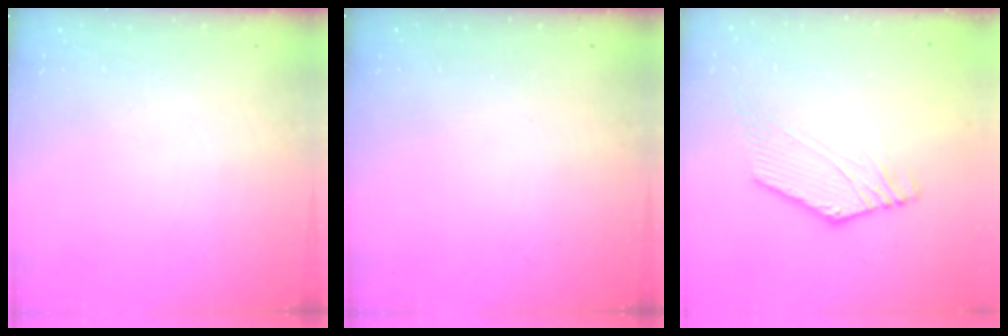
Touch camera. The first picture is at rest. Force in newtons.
{"total": 0.0}
{"total": 1.7, "press": 1.3, "slide": 1.1}